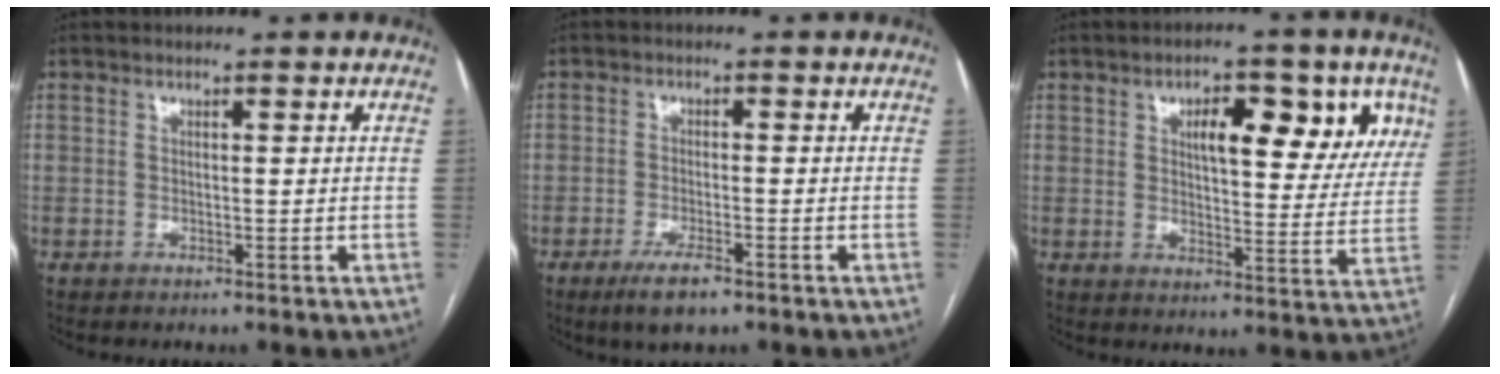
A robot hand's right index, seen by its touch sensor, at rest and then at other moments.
{"total": 4.5, "force": [-3.0, 1.2, 3.2], "torque": [-0.064, -0.006, -0.048]}
{"total": 12.8, "force": [5.9, 4.8, 10.4], "torque": [-0.124, 0.014, 0.081]}